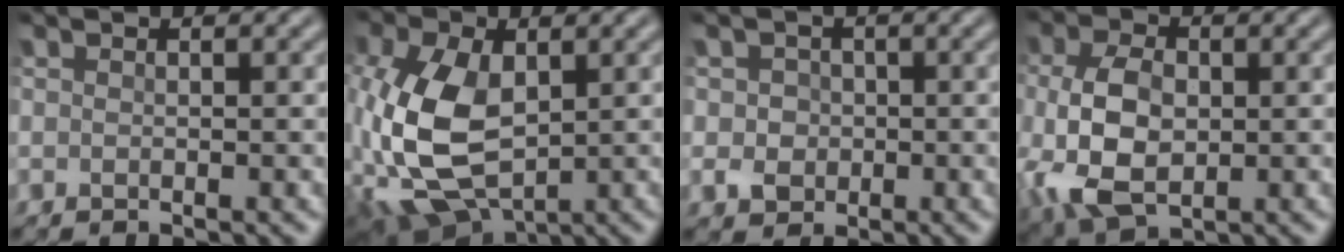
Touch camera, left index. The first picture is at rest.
{"total": 10.2, "force": [-0.4, 6.0, 8.3], "torque": [-0.215, -0.002, -0.004]}
{"total": 2.6, "force": [-0.2, 2.4, 1.1], "torque": [-0.008, 0.003, -0.012]}
{"total": 7.7, "force": [-1.0, 4.8, 5.9], "torque": [-0.142, -0.006, -0.017]}